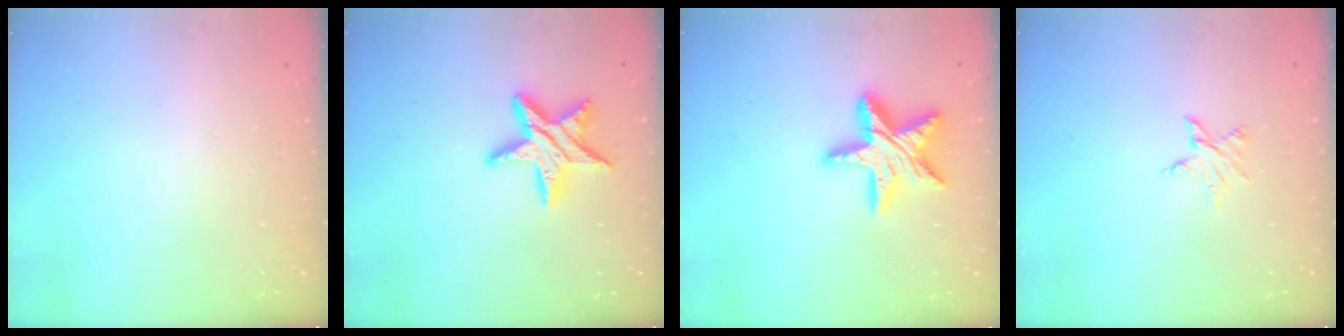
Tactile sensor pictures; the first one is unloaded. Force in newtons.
{"total": 12.3, "press": 12.2, "slide": 0.7}
{"total": 15.9, "press": 15.9, "slide": 1.3}
{"total": 3.4, "press": 3.3, "slide": 0.4}